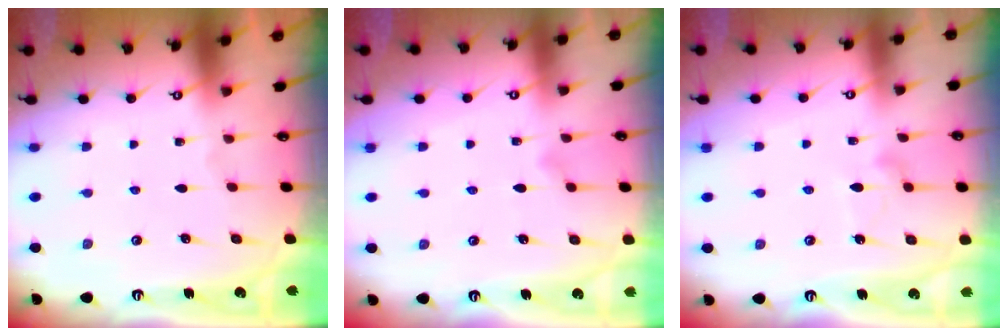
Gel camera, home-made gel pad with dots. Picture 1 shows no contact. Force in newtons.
{"total": 6.2, "press": 6.2, "slide": 0.3}
{"total": 9.9, "press": 9.9, "slide": 0.4}